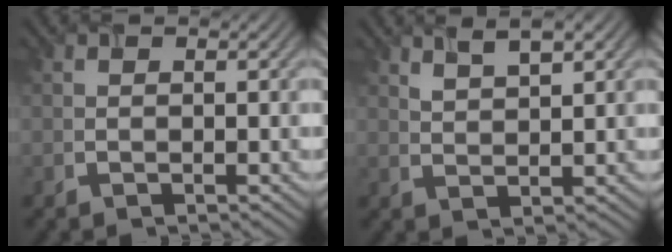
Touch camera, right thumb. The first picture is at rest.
{"total": 3.2, "force": [2.1, 0.9, 2.2], "torque": [-0.046, 0.002, 0.047]}